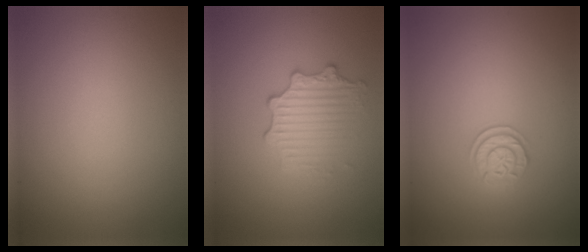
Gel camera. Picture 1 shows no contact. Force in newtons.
{"total": 3.0, "press": 2.7, "slide": 1.1}
{"total": 1.9, "press": 1.8, "slide": 0.5}